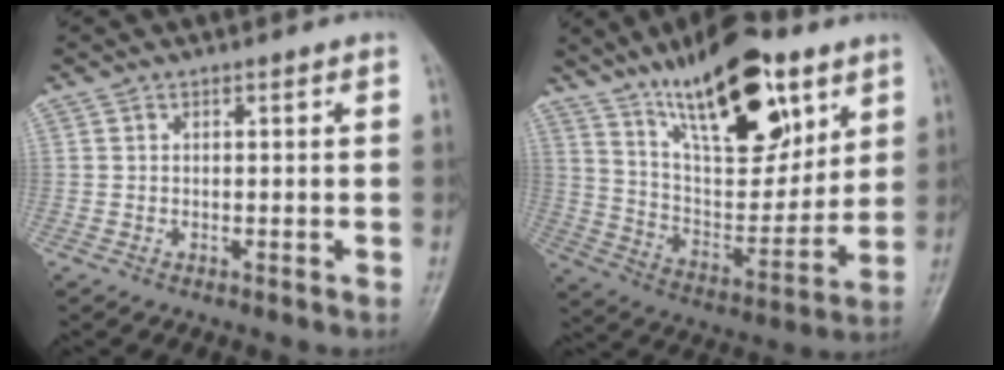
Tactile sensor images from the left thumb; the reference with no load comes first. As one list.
[{"total": 22.8, "force": [13.7, 9.3, 15.7], "torque": [-0.207, -0.061, 0.239]}]